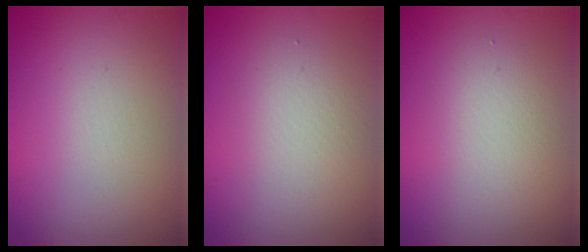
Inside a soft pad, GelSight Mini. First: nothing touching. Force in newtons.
{"total": 2.3, "press": 2.3, "slide": 0.0}
{"total": 2.8, "press": 2.8, "slide": 0.3}